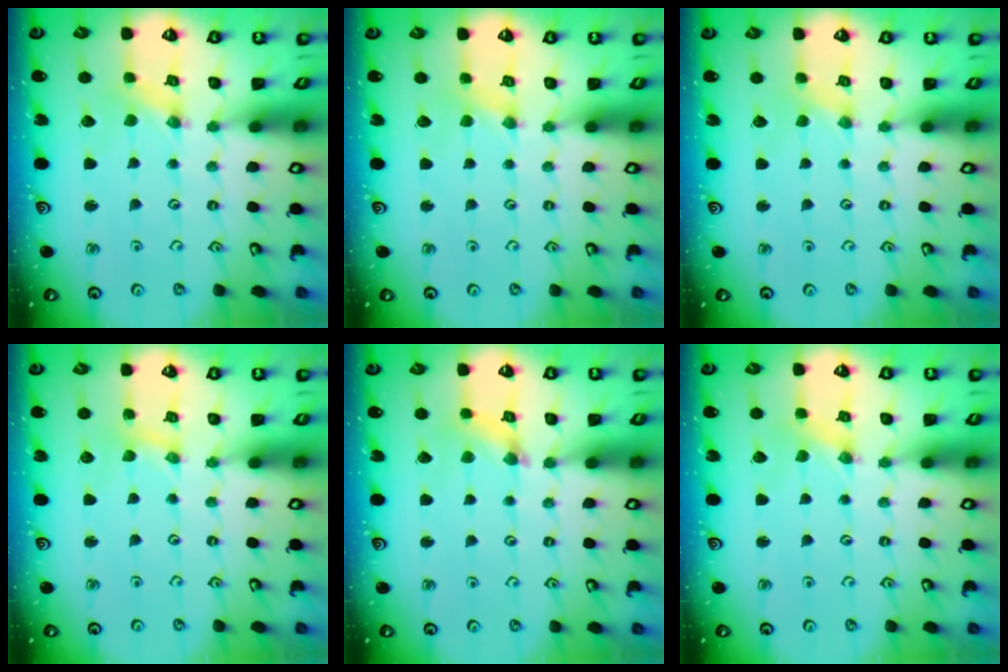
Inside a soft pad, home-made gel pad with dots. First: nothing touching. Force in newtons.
{"total": 1.8, "press": 1.7, "slide": 0.5}
{"total": 1.0, "press": 0.9, "slide": 0.2}
{"total": 0.7, "press": 0.6, "slide": 0.2}
{"total": 2.8, "press": 2.8, "slide": 0.3}
{"total": 0.0}